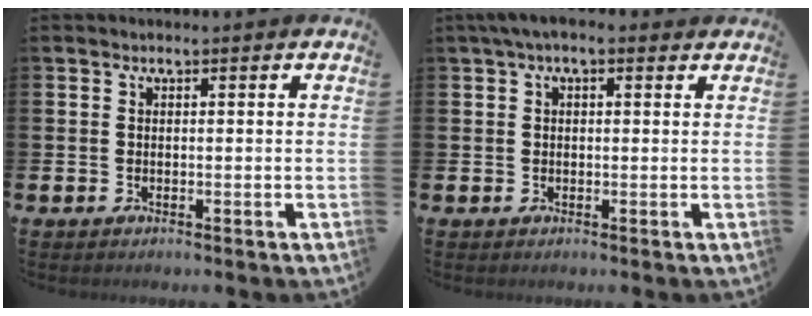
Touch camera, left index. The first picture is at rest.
{"total": 2.2, "force": [1.3, 1.0, 1.5], "torque": [-0.031, 0.009, 0.022]}